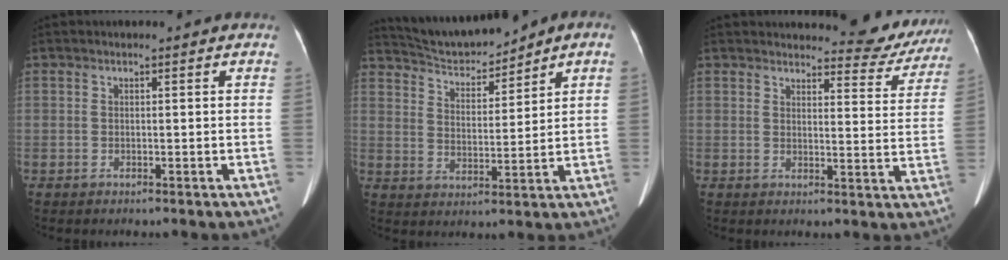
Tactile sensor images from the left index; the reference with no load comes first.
{"total": 8.2, "force": [7.8, 0.9, 2.4], "torque": [-0.048, 0.012, 0.150]}
{"total": 9.4, "force": [9.1, 2.0, 1.1], "torque": [0.008, -0.029, 0.091]}